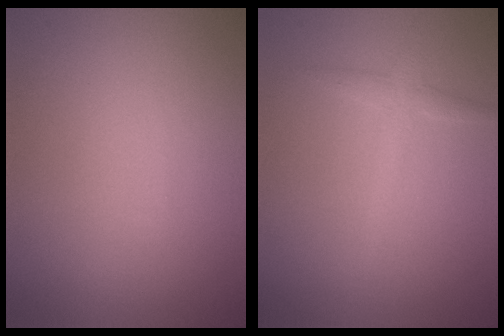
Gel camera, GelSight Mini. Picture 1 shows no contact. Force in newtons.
{"total": 1.7, "press": 1.7, "slide": 0.1}